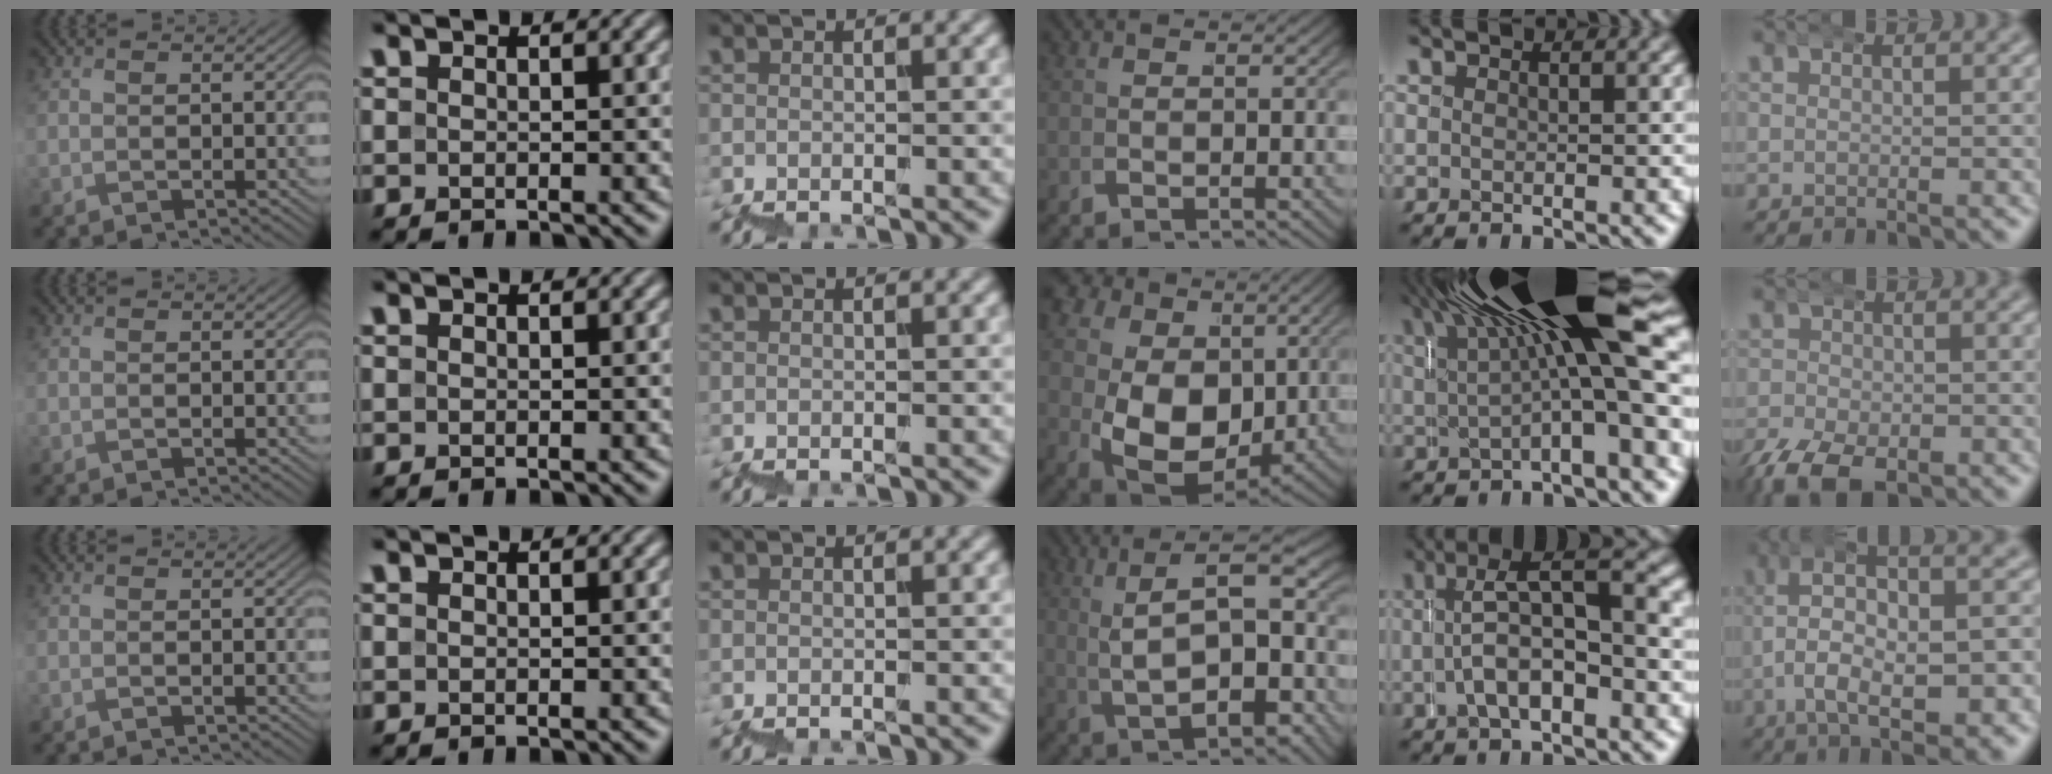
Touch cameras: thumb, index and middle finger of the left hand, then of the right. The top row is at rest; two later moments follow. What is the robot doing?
{"motion": "wrap", "object": "bubble wrap"}